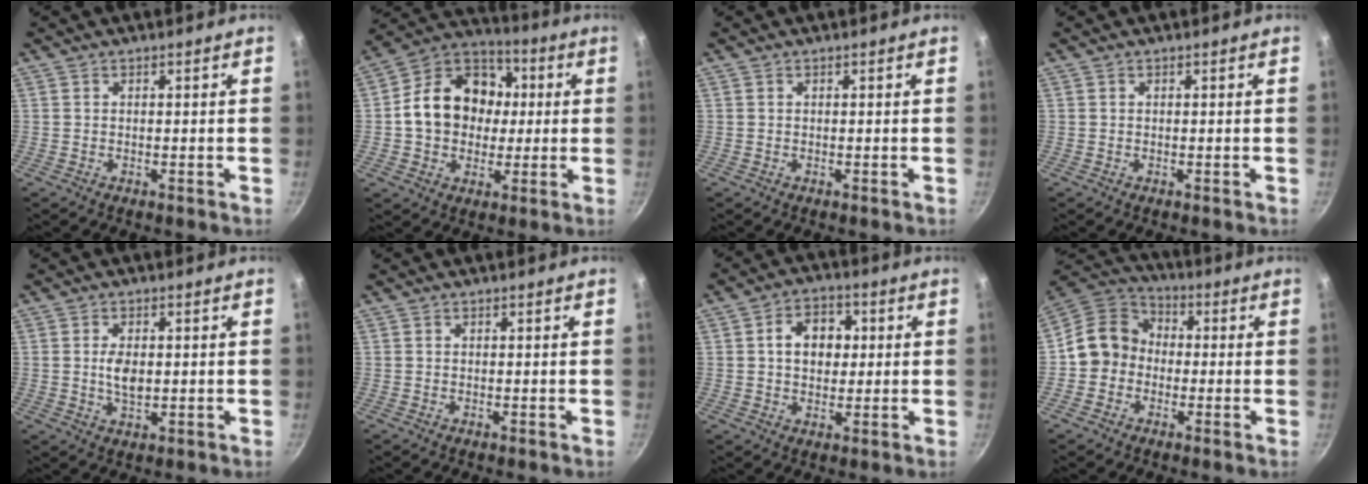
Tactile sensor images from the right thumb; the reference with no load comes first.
{"total": 16.9, "force": [1.1, 13.7, 9.8], "torque": [-0.131, 0.030, 0.005]}
{"total": 0.0}
{"total": 0.0}
{"total": 4.4, "force": [0.2, 2.5, 3.6], "torque": [-0.062, -0.003, 0.004]}
{"total": 0.0}
{"total": 8.4, "force": [1.3, 6.3, 5.5], "torque": [-0.051, 0.010, 0.012]}
{"total": 10.0, "force": [-1.2, 8.9, 4.4], "torque": [-0.041, 0.034, -0.044]}